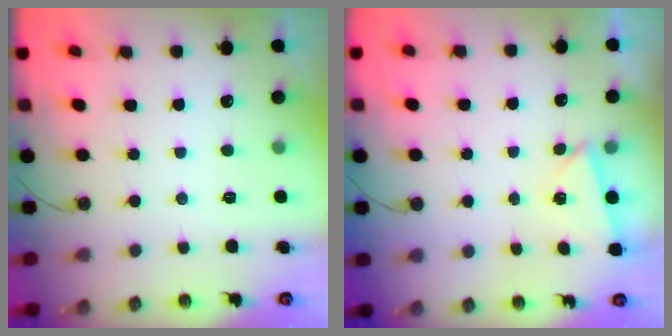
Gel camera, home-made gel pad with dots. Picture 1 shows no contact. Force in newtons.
{"total": 3.0, "press": 2.4, "slide": 1.7}